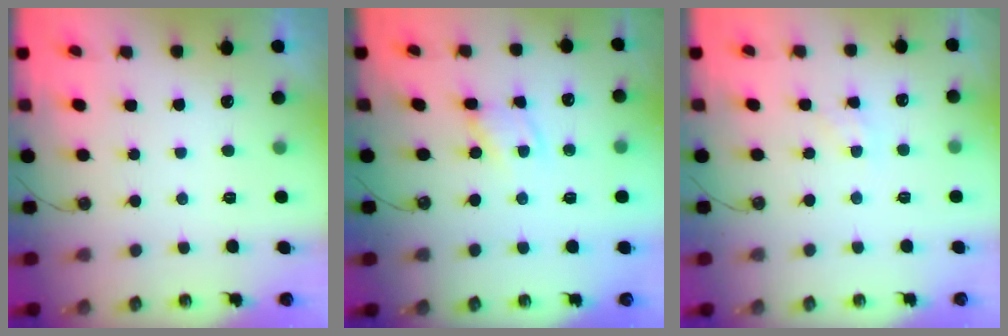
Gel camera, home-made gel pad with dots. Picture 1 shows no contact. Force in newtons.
{"total": 2.1, "press": 2.1, "slide": 0.3}
{"total": 2.8, "press": 2.8, "slide": 0.5}